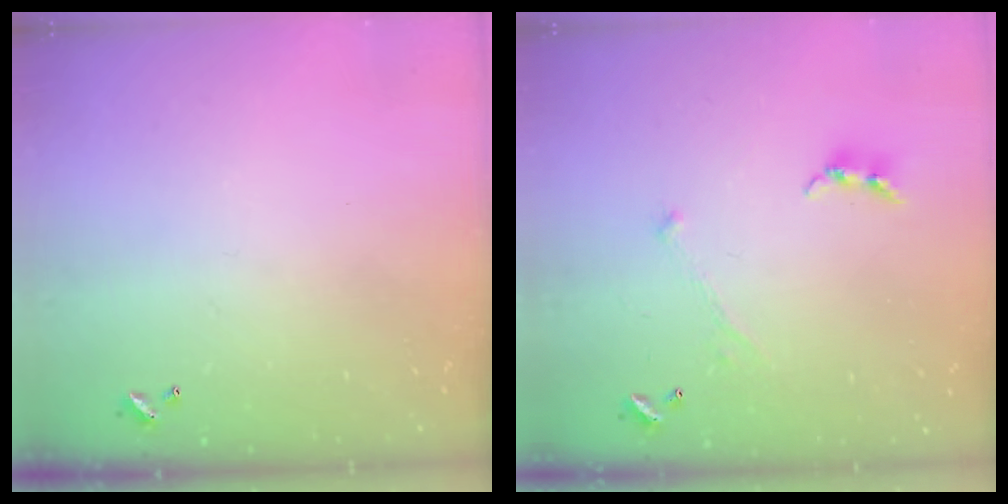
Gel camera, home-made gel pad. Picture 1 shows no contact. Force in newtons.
{"total": 0.0}